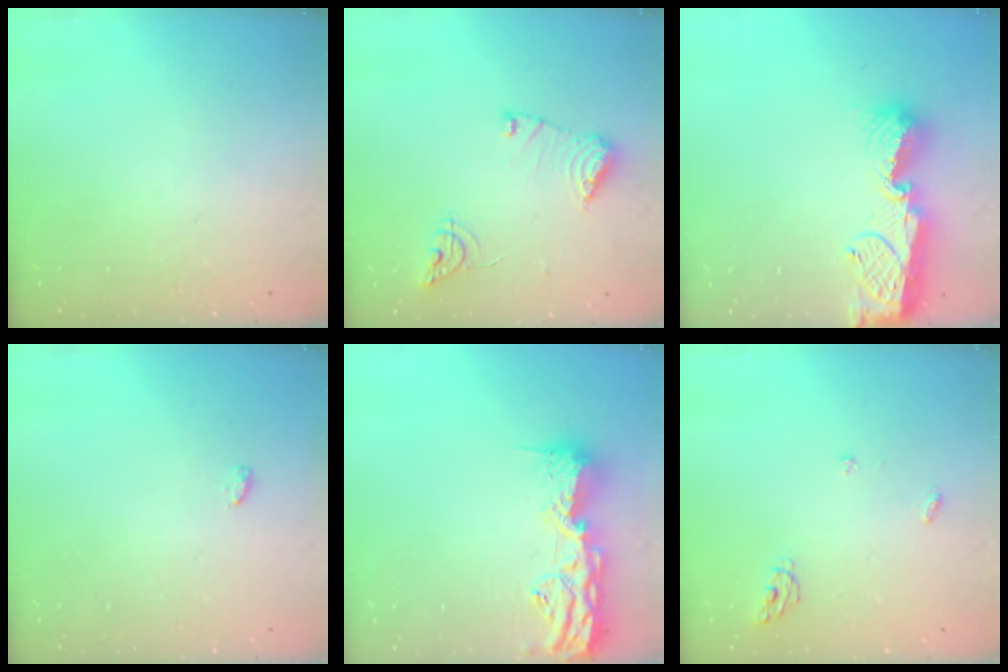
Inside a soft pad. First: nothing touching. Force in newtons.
{"total": 11.5, "press": 11.4, "slide": 1.0}
{"total": 15.7, "press": 15.6, "slide": 1.3}
{"total": 6.5, "press": 3.1, "slide": 5.7}
{"total": 16.3, "press": 15.9, "slide": 3.5}
{"total": 4.9, "press": 4.9, "slide": 0.4}